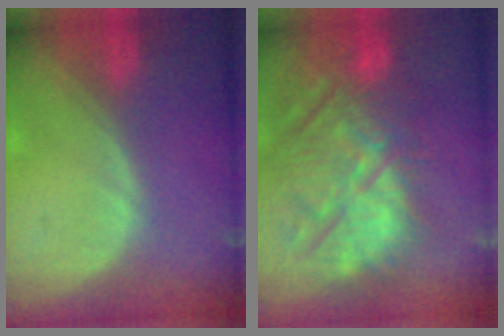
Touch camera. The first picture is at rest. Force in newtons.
{"total": 15.0, "press": 12.9, "slide": 7.5}